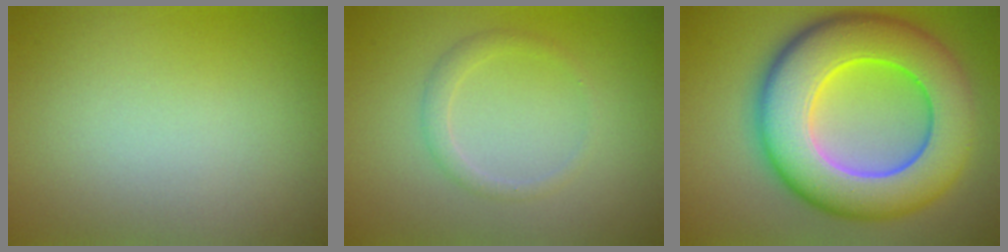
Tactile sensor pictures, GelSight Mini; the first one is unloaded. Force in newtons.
{"total": 1.5, "press": 1.4, "slide": 0.0}
{"total": 13.1, "press": 13.1, "slide": 0.2}